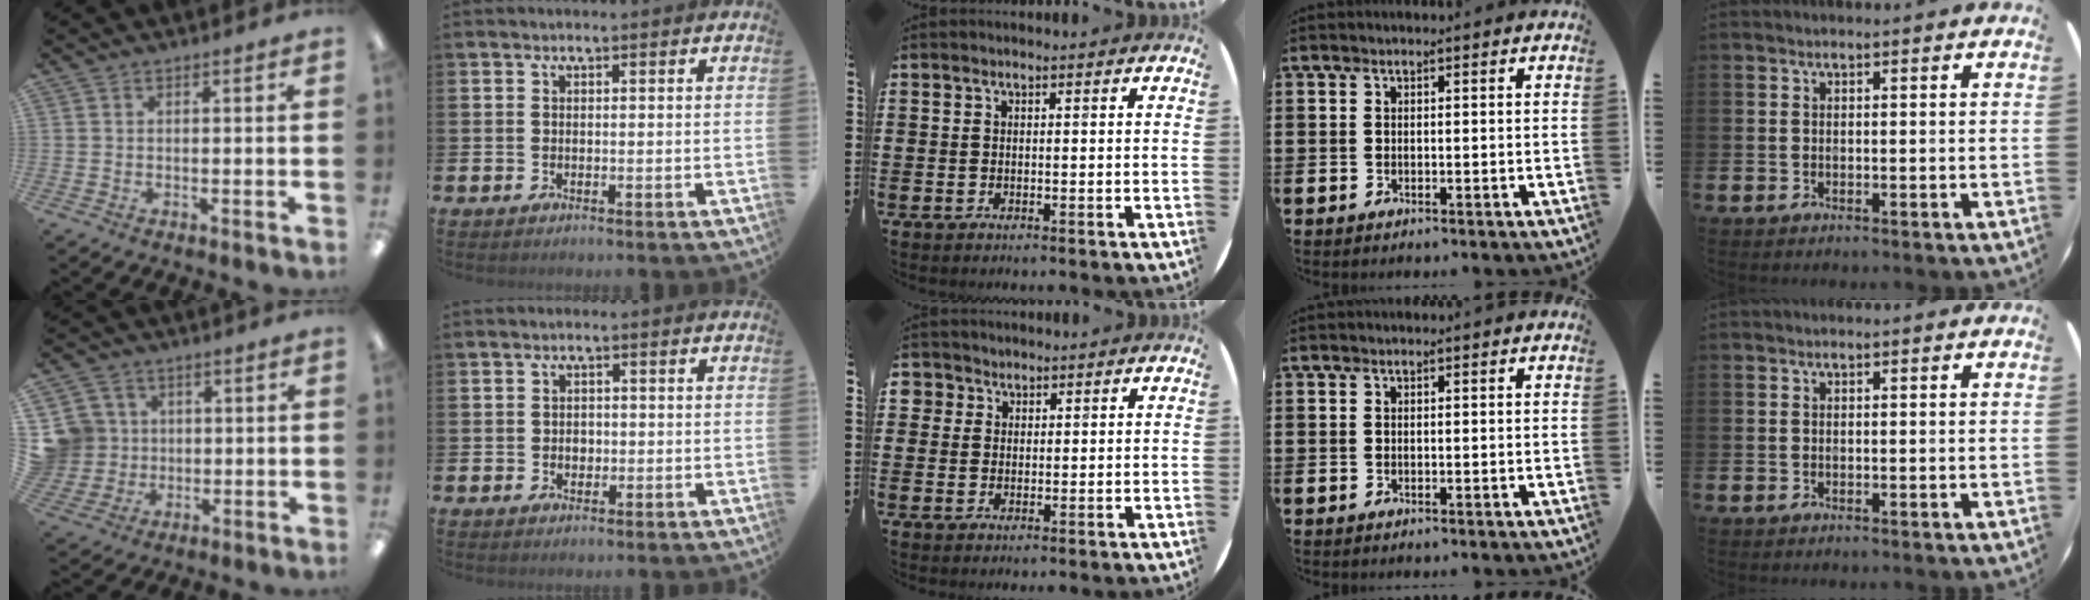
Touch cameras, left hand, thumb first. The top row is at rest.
{"thumb": {"total": 8.4, "force": [1.7, 8.2, 0.8], "torque": [-0.038, 0.005, 0.044]}, "index": {"total": 1.5, "force": [-0.1, 1.3, 0.7], "torque": [-0.003, 0.003, -0.006]}, "middle": {"total": 2.0, "force": [1.4, 1.4, 0.0], "torque": [0.012, 0.000, 0.023]}}